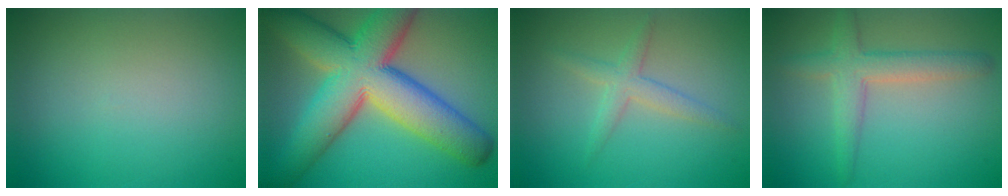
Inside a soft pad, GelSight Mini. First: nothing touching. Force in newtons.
{"total": 13.8, "press": 13.8, "slide": 0.8}
{"total": 2.2, "press": 2.2, "slide": 0.1}
{"total": 3.7, "press": 3.6, "slide": 0.2}